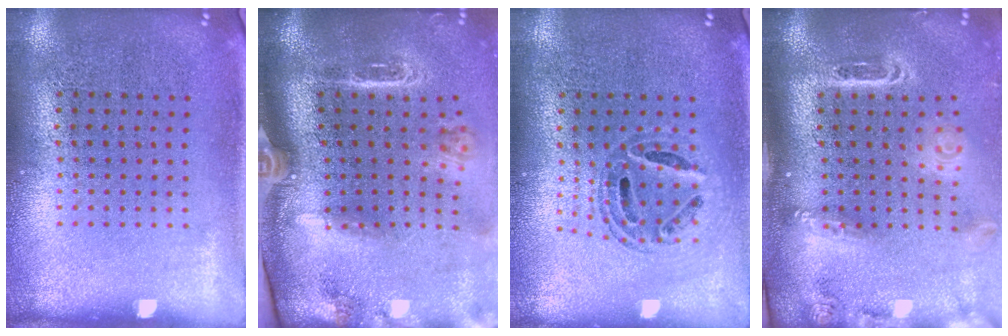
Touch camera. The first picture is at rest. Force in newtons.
{"total": 2.8, "press": 2.0, "slide": 2.0}
{"total": 0.7, "press": 0.7, "slide": 0.2}
{"total": 2.6, "press": 1.9, "slide": 1.8}